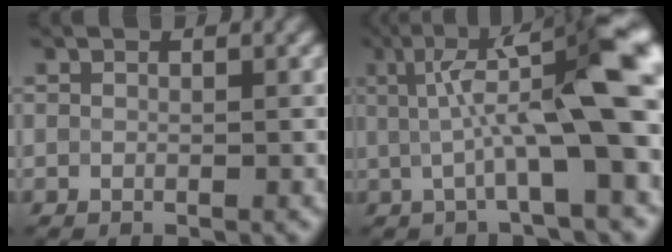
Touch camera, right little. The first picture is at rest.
{"total": 10.2, "force": [1.2, 2.3, 9.8], "torque": [-0.142, 0.005, 0.018]}